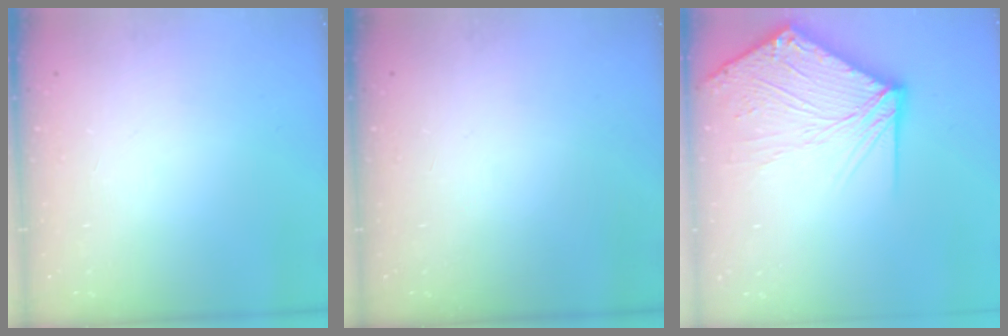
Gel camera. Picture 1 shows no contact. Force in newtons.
{"total": 0.0}
{"total": 16.8, "press": 16.7, "slide": 2.3}